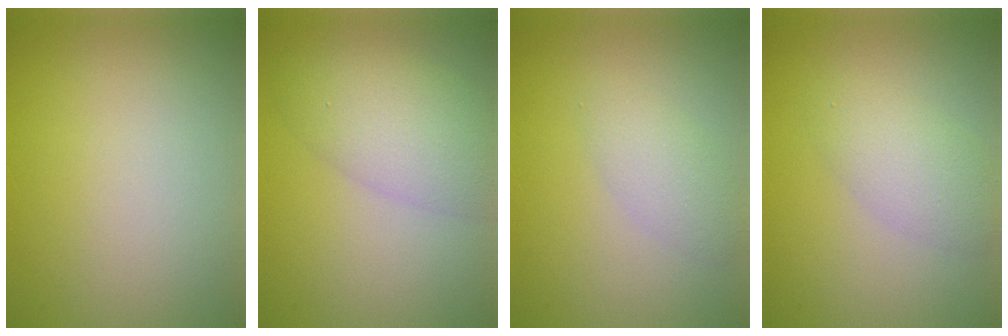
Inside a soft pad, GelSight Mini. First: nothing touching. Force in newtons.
{"total": 5.3, "press": 5.3, "slide": 0.2}
{"total": 2.2, "press": 2.2, "slide": 0.1}
{"total": 3.1, "press": 3.1, "slide": 0.1}